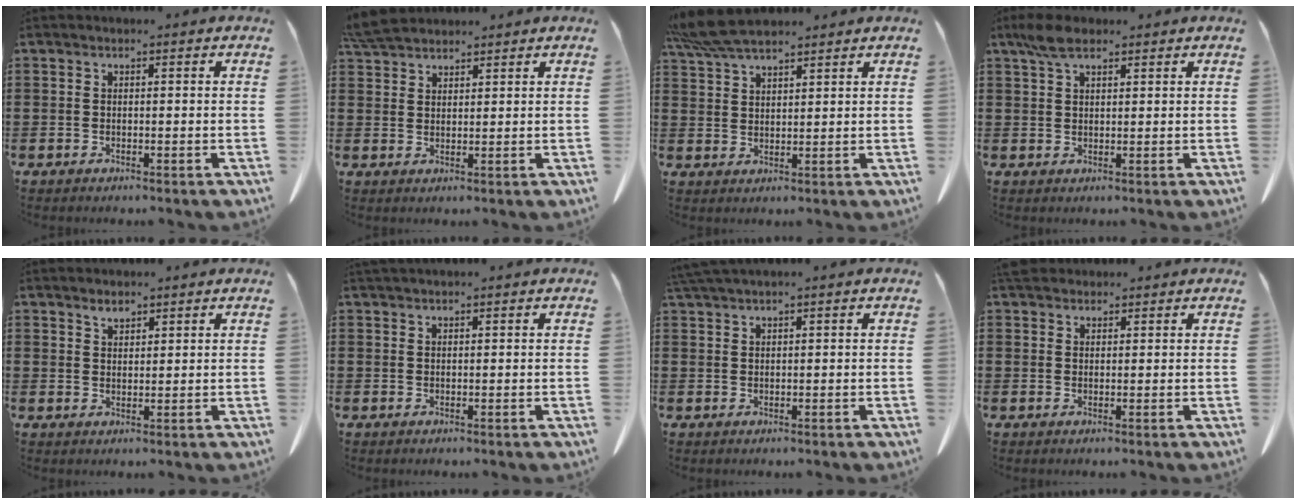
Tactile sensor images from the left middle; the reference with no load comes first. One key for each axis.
{"total": 4.5, "fx": 4.2, "fy": 0.9, "fz": 1.5, "tx": -0.042, "ty": -0.005, "tz": 0.083}
{"total": 6.4, "fx": 5.4, "fy": 1.4, "fz": 3.2, "tx": -0.078, "ty": -0.008, "tz": 0.105}
{"total": 4.1, "fx": 2.6, "fy": 1.6, "fz": 2.8, "tx": -0.062, "ty": 0.003, "tz": 0.049}
{"total": 1.9, "fx": 1.7, "fy": 0.5, "fz": 0.6, "tx": -0.006, "ty": -0.005, "tz": 0.032}
{"total": 0.8, "fx": 0.8, "fy": 0.0, "fz": 0.2, "tx": -0.008, "ty": -0.003, "tz": 0.016}
{"total": 1.7, "fx": 1.5, "fy": -0.3, "fz": 0.7, "tx": -0.018, "ty": -0.005, "tz": 0.030}
{"total": 2.9, "fx": 2.5, "fy": 1.1, "fz": 1.0, "tx": -0.028, "ty": 0.001, "tz": 0.051}